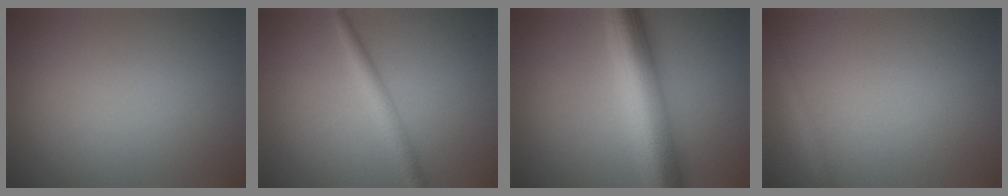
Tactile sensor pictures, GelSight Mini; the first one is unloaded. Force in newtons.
{"total": 2.5, "press": 2.5, "slide": 0.1}
{"total": 9.3, "press": 9.3, "slide": 0.3}
{"total": 1.1, "press": 1.1, "slide": 0.1}